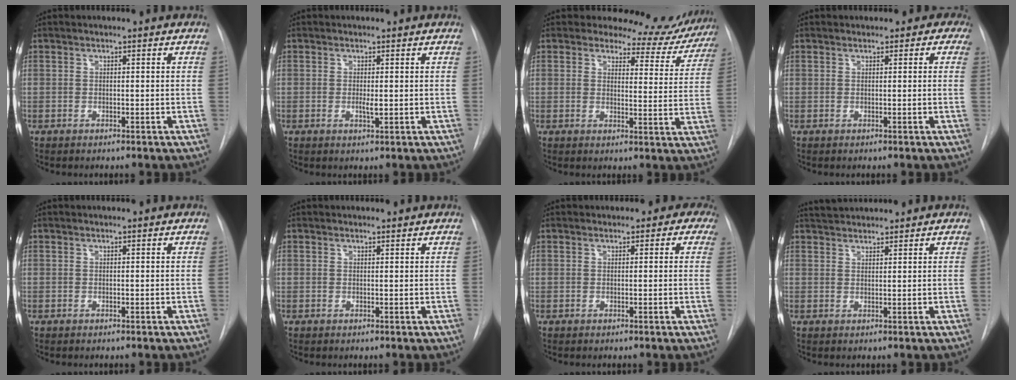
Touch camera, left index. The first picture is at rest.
{"total": 1.2, "force": [-0.4, 0.2, 1.1], "torque": [-0.022, -0.009, -0.005]}
{"total": 9.9, "force": [9.4, 3.1, 0.2], "torque": [0.026, -0.044, 0.085]}
{"total": 1.7, "force": [0.8, 1.5, 0.3], "torque": [0.019, -0.008, -0.003]}
{"total": 0.0}
{"total": 0.7, "force": [0.7, 0.1, -0.1], "torque": [-0.008, -0.002, 0.010]}
{"total": 2.5, "force": [1.5, 2.0, 0.4], "torque": [0.018, -0.010, -0.001]}
{"total": 3.8, "force": [3.7, 0.5, 0.8], "torque": [-0.018, 0.029, 0.067]}